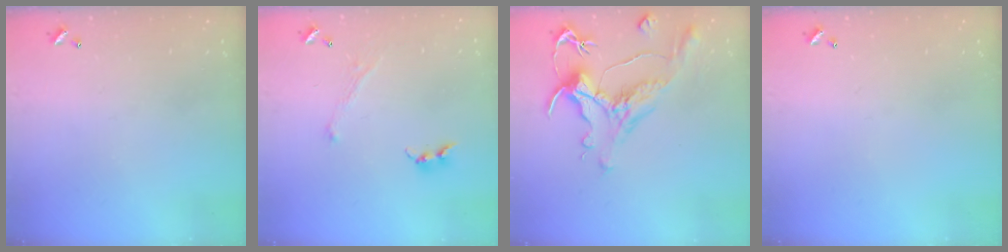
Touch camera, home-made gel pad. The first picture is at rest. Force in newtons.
{"total": 1.3, "press": 1.2, "slide": 0.5}
{"total": 1.5, "press": 0.4, "slide": 1.5}
{"total": 0.0}